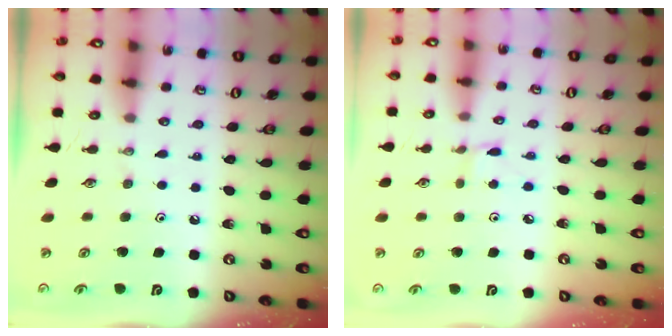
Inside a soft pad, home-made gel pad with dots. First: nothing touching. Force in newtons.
{"total": 1.6, "press": 1.6, "slide": 0.2}